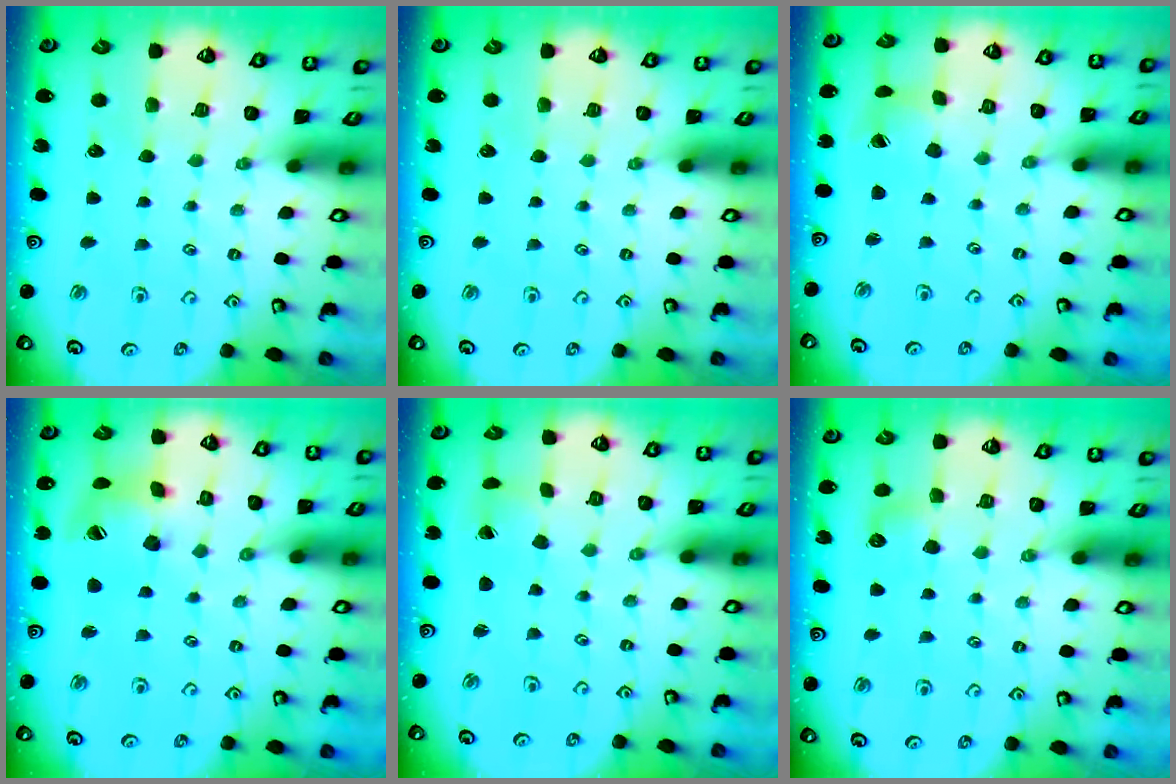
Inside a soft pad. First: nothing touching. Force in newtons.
{"total": 0.0}
{"total": 4.5, "press": 4.5, "slide": 0.5}
{"total": 12.9, "press": 12.9, "slide": 1.0}
{"total": 1.7, "press": 1.7, "slide": 0.1}
{"total": 7.0, "press": 6.9, "slide": 1.0}